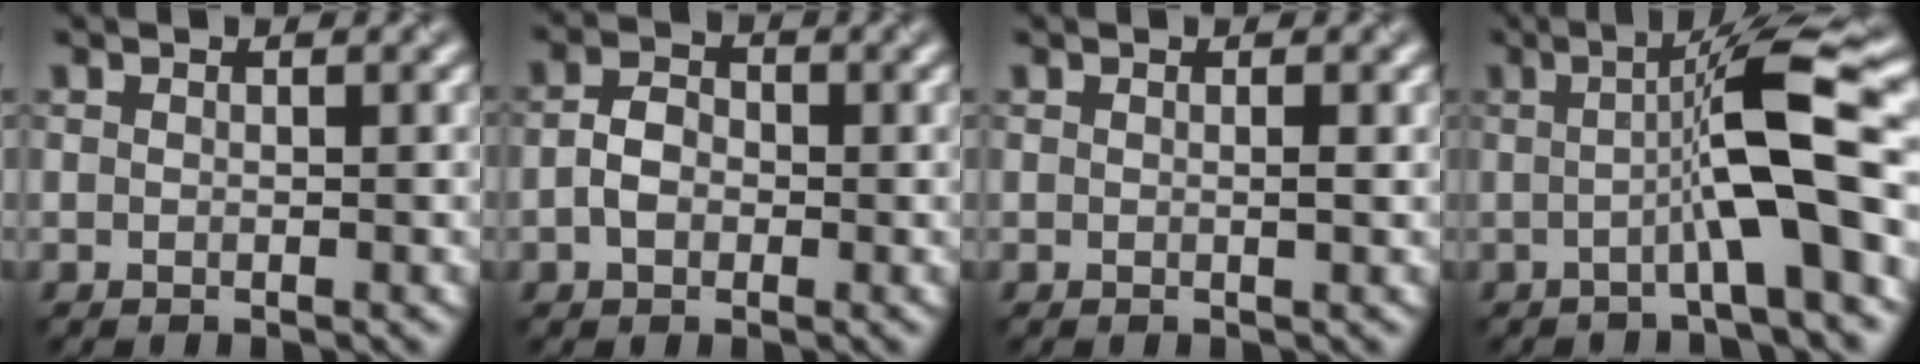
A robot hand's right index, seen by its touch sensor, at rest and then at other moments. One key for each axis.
{"total": 2.1, "fx": -1.0, "fy": 1.5, "fz": 1.1, "tx": -0.024, "ty": 0.009, "tz": -0.015}
{"total": 0.7, "fx": 0.0, "fy": 0.2, "fz": 0.7, "tx": -0.002, "ty": 0.005, "tz": -0.001}
{"total": 7.9, "fx": -1.1, "fy": 1.0, "fz": 7.7, "tx": -0.107, "ty": 0.017, "tz": -0.020}